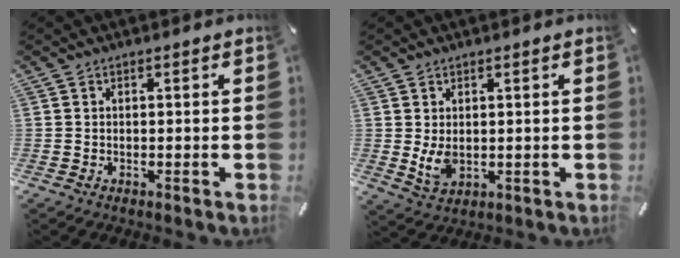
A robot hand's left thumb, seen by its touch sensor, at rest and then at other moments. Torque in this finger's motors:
{"motor_torque": [0.40, 0.52, 0.05, -0.01, 0.01]}